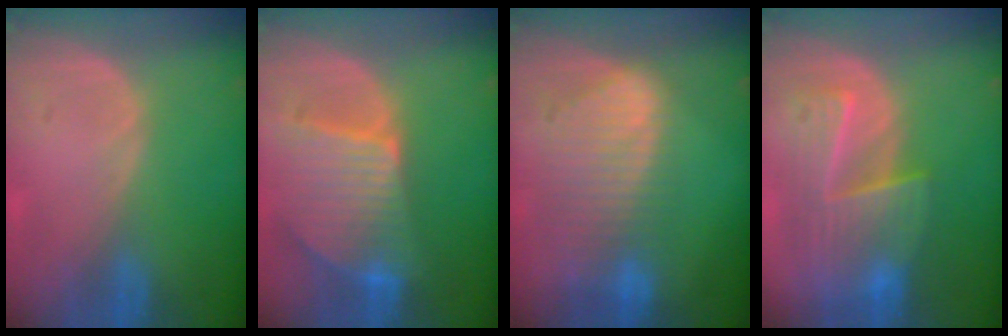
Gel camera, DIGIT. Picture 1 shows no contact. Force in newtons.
{"total": 9.4, "press": 8.2, "slide": 4.6}
{"total": 9.2, "press": 8.1, "slide": 4.4}
{"total": 9.1, "press": 8.2, "slide": 3.9}